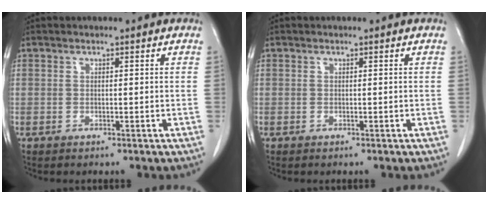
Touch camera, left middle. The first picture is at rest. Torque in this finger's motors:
{"motor_torque": [-0.01, 0.00, 0.00, 0.00]}